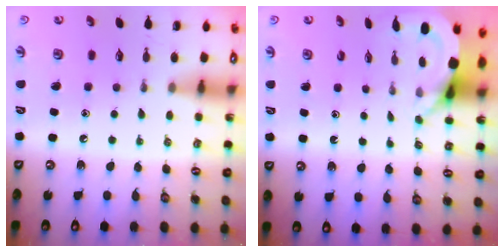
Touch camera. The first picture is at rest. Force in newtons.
{"total": 3.8, "press": 3.8, "slide": 0.3}